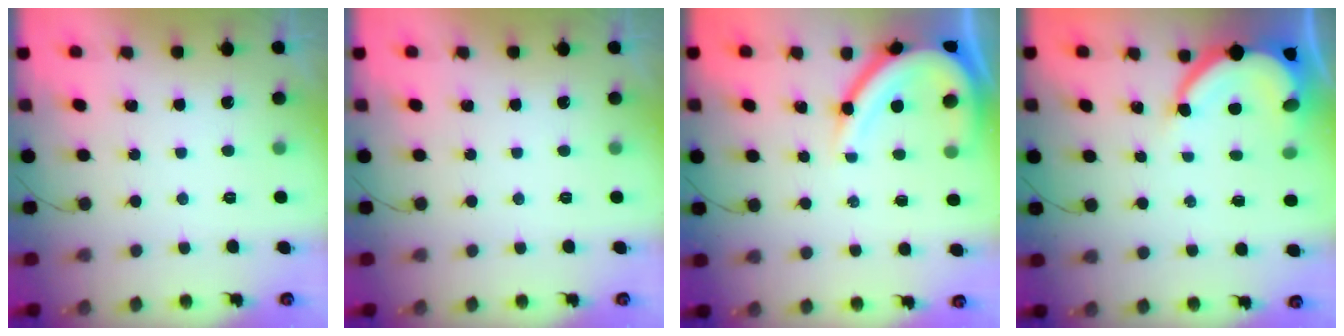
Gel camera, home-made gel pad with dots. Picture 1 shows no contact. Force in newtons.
{"total": 0.0}
{"total": 13.6, "press": 13.6, "slide": 1.2}
{"total": 9.2, "press": 9.2, "slide": 1.0}